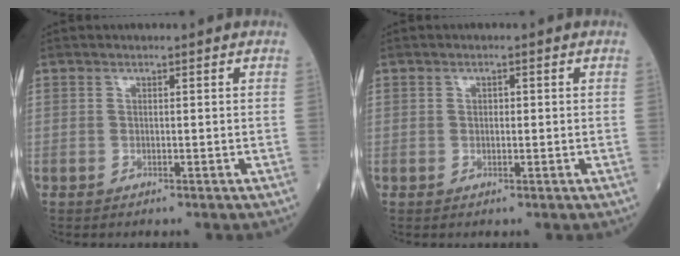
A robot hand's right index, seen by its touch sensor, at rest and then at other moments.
{"total": 0.9, "force": [0.1, 0.6, 0.7], "torque": [-0.012, 0.001, 0.002]}